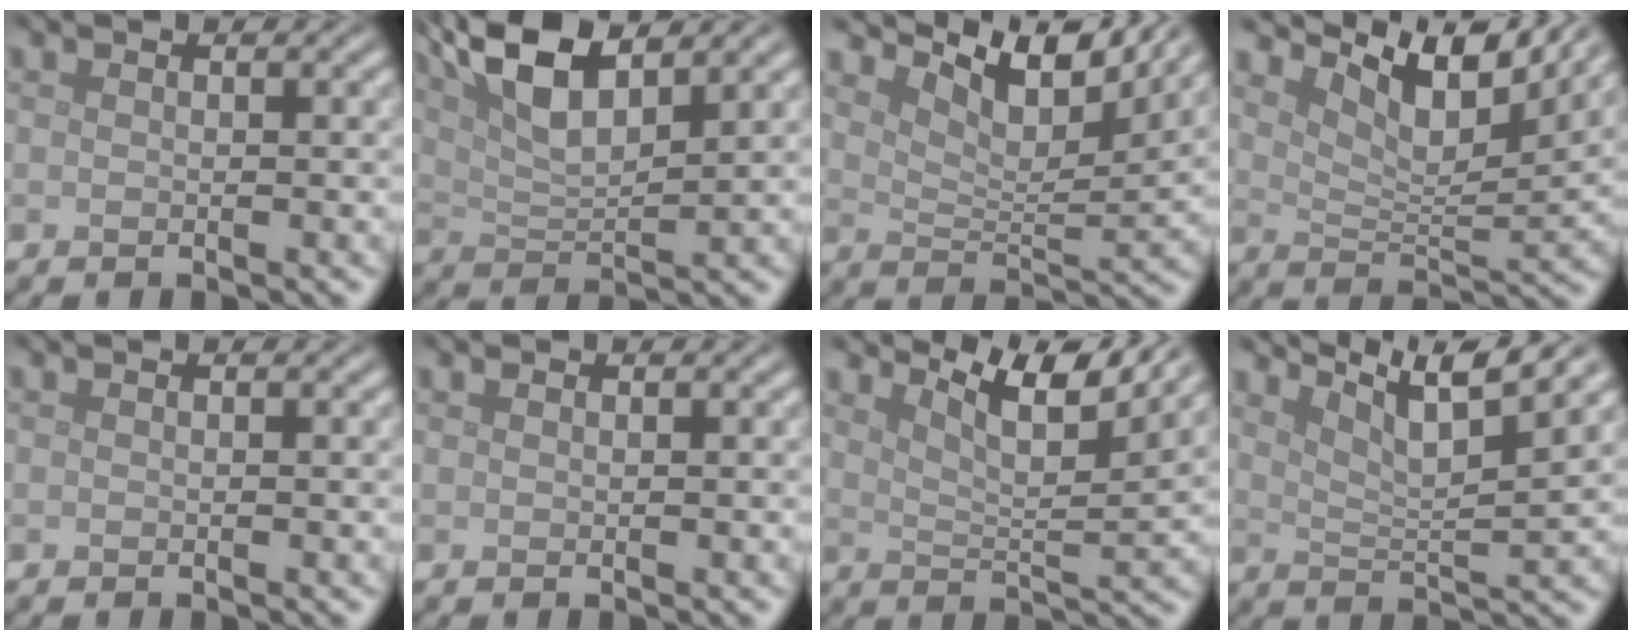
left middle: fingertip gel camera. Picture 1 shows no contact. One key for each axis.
{"total": 7.7, "fx": 4.5, "fy": 2.6, "fz": 5.6, "tx": -0.113, "ty": 0.013, "tz": 0.083}
{"total": 7.5, "fx": 5.8, "fy": 2.2, "fz": 4.2, "tx": -0.070, "ty": 0.001, "tz": 0.095}
{"total": 8.1, "fx": 5.8, "fy": 2.6, "fz": 4.9, "tx": -0.081, "ty": -0.001, "tz": 0.098}
{"total": 0.0}
{"total": 0.0}
{"total": 6.9, "fx": 5.4, "fy": 1.3, "fz": 4.0, "tx": -0.072, "ty": -0.001, "tz": 0.081}
{"total": 7.6, "fx": 5.9, "fy": 1.2, "fz": 4.6, "tx": -0.084, "ty": 0.010, "tz": 0.078}